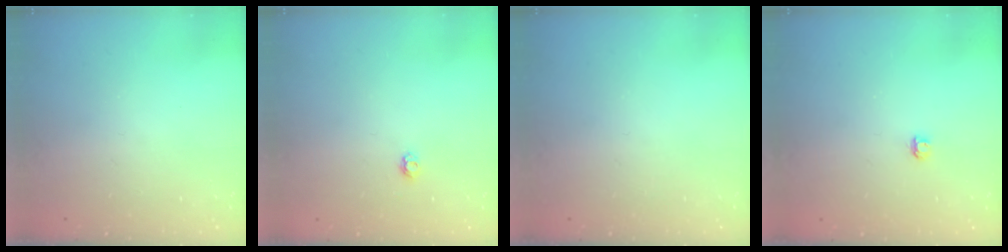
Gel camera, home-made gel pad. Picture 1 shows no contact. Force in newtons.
{"total": 2.9, "press": 2.9, "slide": 0.4}
{"total": 0.0}
{"total": 2.9, "press": 2.9, "slide": 0.3}